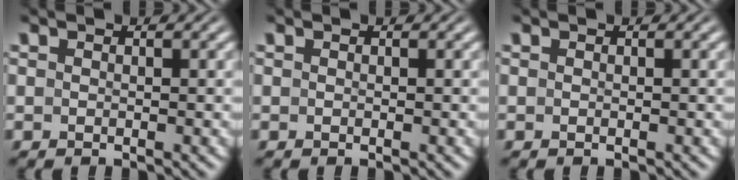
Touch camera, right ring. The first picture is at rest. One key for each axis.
{"total": 0.0}
{"total": 0.0}